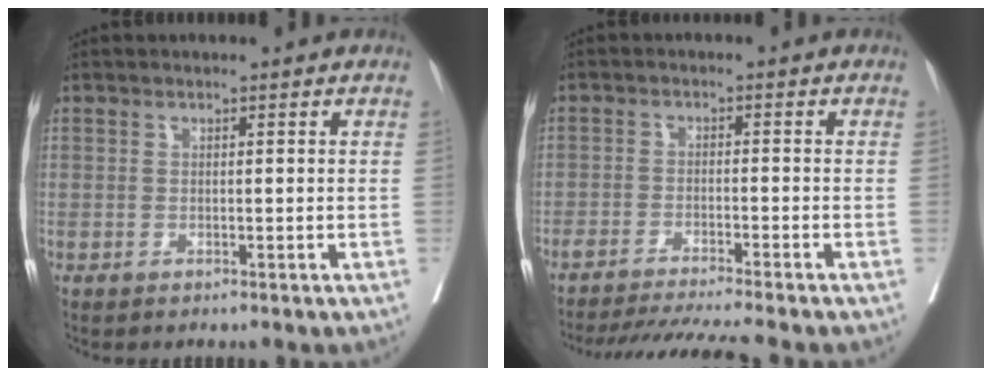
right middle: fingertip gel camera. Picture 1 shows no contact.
{"total": 10.5, "force": [-9.4, -1.2, 4.4], "torque": [-0.050, -0.017, -0.148]}